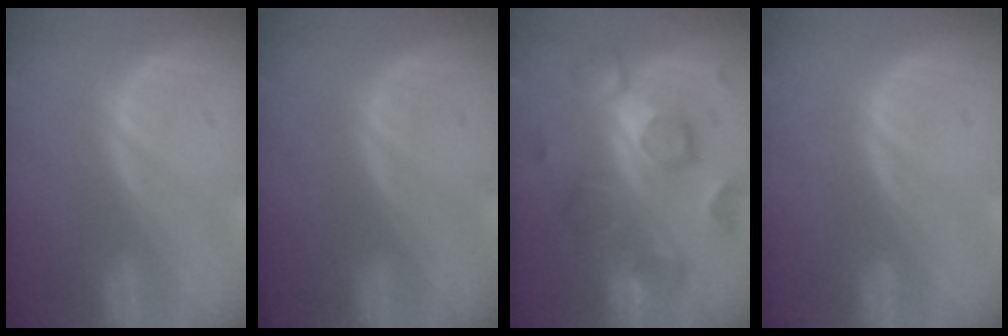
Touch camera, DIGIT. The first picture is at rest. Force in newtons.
{"total": 0.0}
{"total": 9.1, "press": 9.1, "slide": 0.3}
{"total": 0.0}